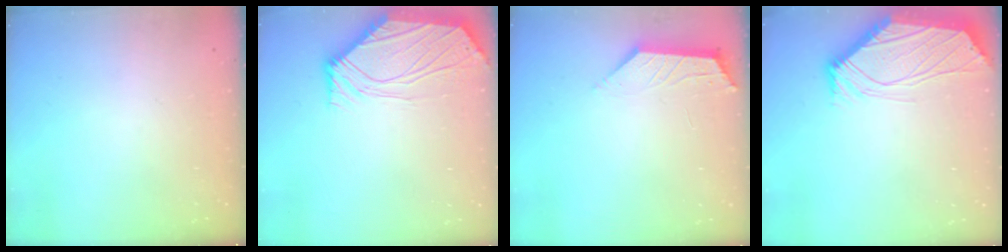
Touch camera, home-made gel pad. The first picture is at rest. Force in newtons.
{"total": 7.1, "press": 7.0, "slide": 1.0}
{"total": 1.9, "press": 1.9, "slide": 0.4}
{"total": 3.4, "press": 3.3, "slide": 0.6}